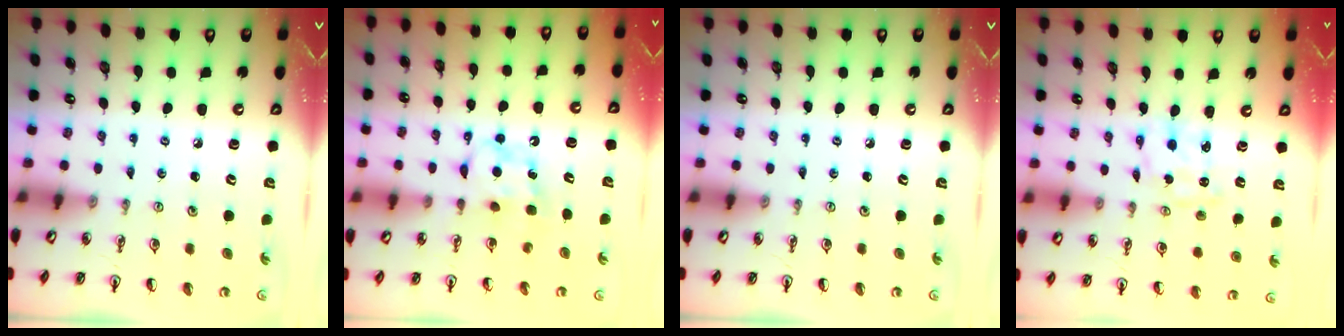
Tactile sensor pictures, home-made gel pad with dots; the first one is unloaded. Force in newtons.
{"total": 6.9, "press": 6.8, "slide": 0.4}
{"total": 0.0}
{"total": 1.7, "press": 1.7, "slide": 0.1}